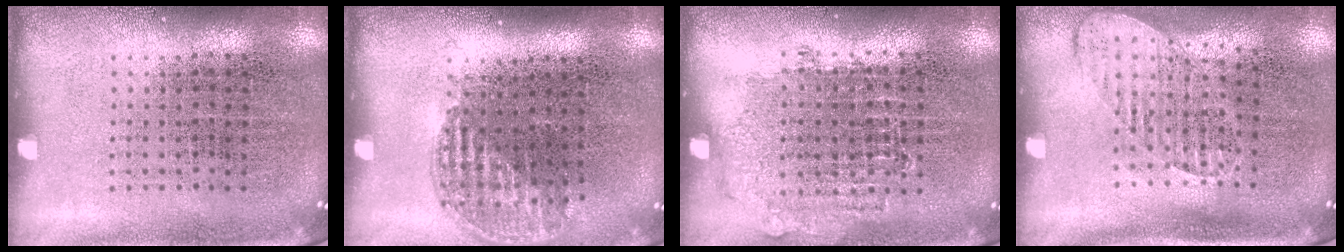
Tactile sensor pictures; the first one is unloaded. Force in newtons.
{"total": 1.2, "press": 1.0, "slide": 0.6}
{"total": 0.8, "press": 0.7, "slide": 0.3}
{"total": 1.4, "press": 1.1, "slide": 0.8}